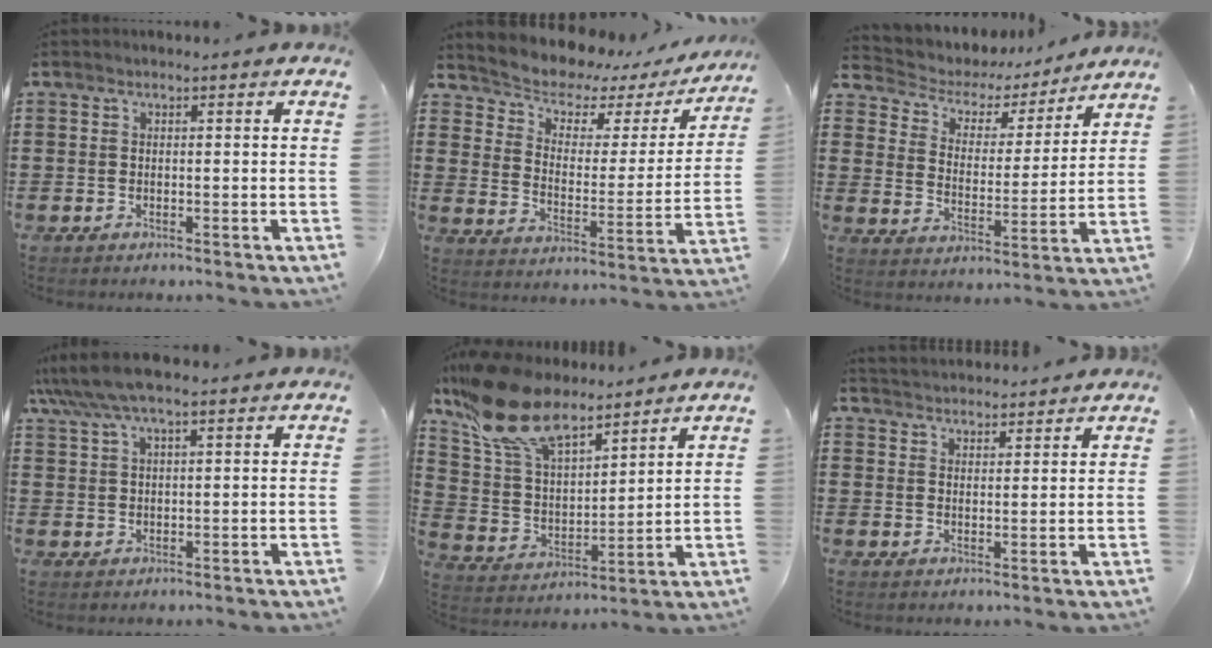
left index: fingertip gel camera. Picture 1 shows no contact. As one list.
[{"total": 5.5, "force": [4.8, 2.1, 1.4], "torque": [-0.053, -0.038, 0.077]}, {"total": 4.5, "force": [3.8, 2.2, 0.9], "torque": [-0.046, -0.027, 0.057]}, {"total": 5.8, "force": [4.3, 1.1, 3.8], "torque": [-0.083, 0.000, 0.079]}, {"total": 14.2, "force": [10.6, 5.3, 7.7], "torque": [-0.196, -0.040, 0.193]}, {"total": 2.9, "force": [2.8, 0.1, -0.7], "torque": [0.002, -0.010, 0.054]}]